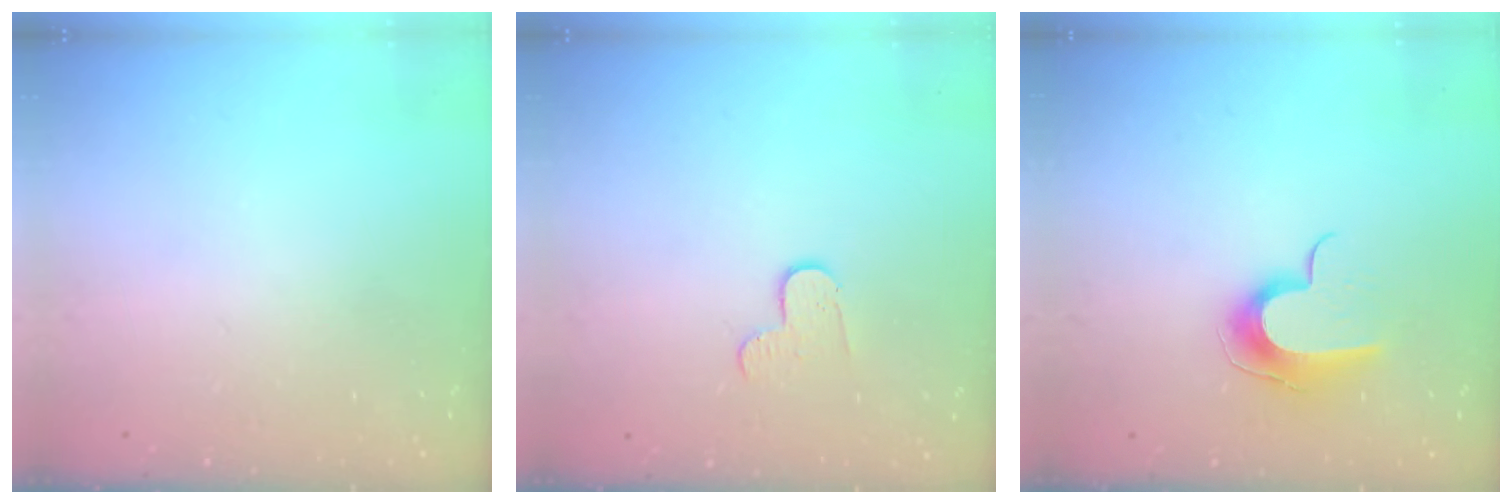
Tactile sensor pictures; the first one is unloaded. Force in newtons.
{"total": 5.5, "press": 5.5, "slide": 0.5}
{"total": 9.9, "press": 9.9, "slide": 0.1}